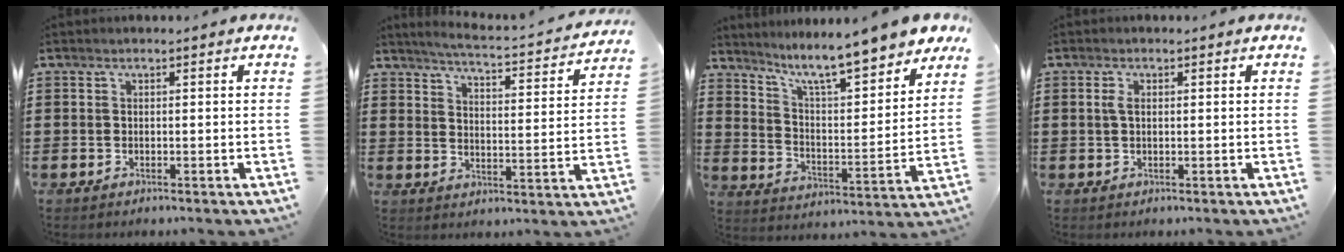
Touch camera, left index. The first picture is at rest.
{"total": 3.3, "force": [3.0, -0.4, 1.2], "torque": [-0.043, -0.031, 0.043]}
{"total": 9.2, "force": [8.1, -0.2, 4.4], "torque": [-0.109, -0.060, 0.130]}
{"total": 1.8, "force": [0.3, 0.9, 1.5], "torque": [-0.041, 0.003, 0.001]}